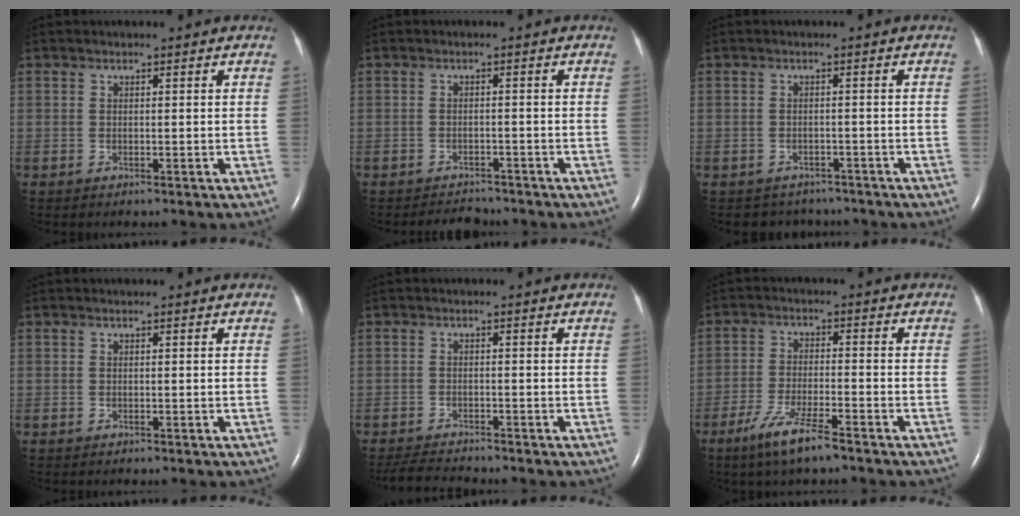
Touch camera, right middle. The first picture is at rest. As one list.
[{"total": 2.8, "force": [-2.7, 0.7, -0.1], "torque": [-0.004, -0.006, -0.041]}, {"total": 4.2, "force": [-3.6, 2.0, -0.4], "torque": [0.000, 0.007, -0.047]}, {"total": 0.0}, {"total": 3.9, "force": [-3.8, -0.3, 0.9], "torque": [-0.021, -0.021, -0.066]}, {"total": 7.0, "force": [-4.8, 0.5, 5.1], "torque": [-0.109, -0.014, -0.089]}]